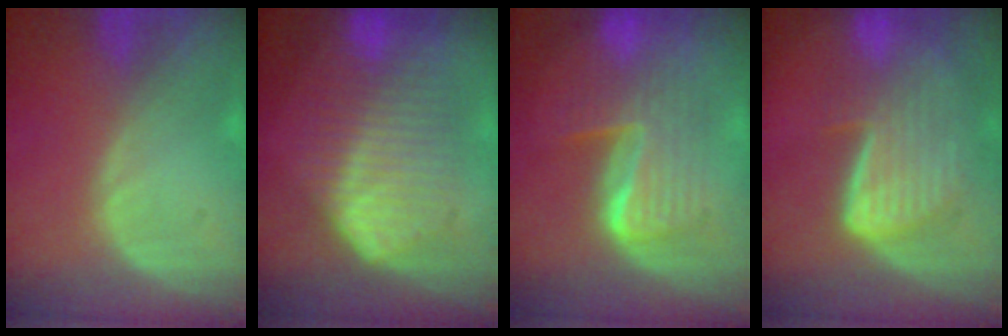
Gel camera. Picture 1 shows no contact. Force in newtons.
{"total": 10.3, "press": 10.3, "slide": 0.4}
{"total": 8.0, "press": 8.0, "slide": 0.5}
{"total": 8.2, "press": 7.5, "slide": 3.4}